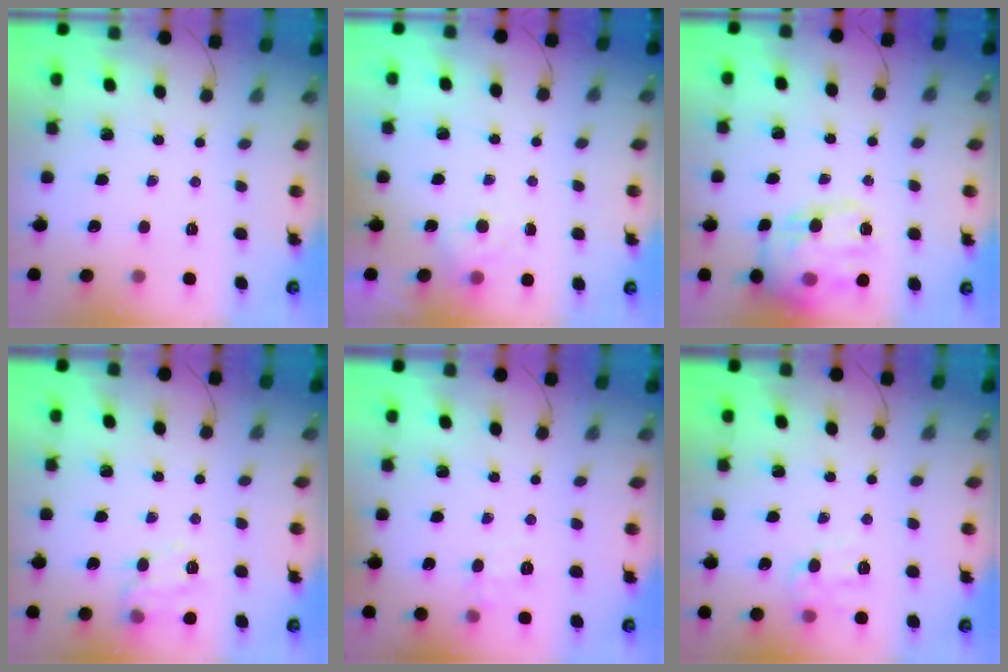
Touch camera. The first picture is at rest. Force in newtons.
{"total": 4.5, "press": 4.2, "slide": 1.5}
{"total": 17.5, "press": 17.3, "slide": 2.5}
{"total": 10.9, "press": 10.9, "slide": 0.1}
{"total": 5.5, "press": 5.3, "slide": 1.4}
{"total": 8.7, "press": 8.7, "slide": 1.1}